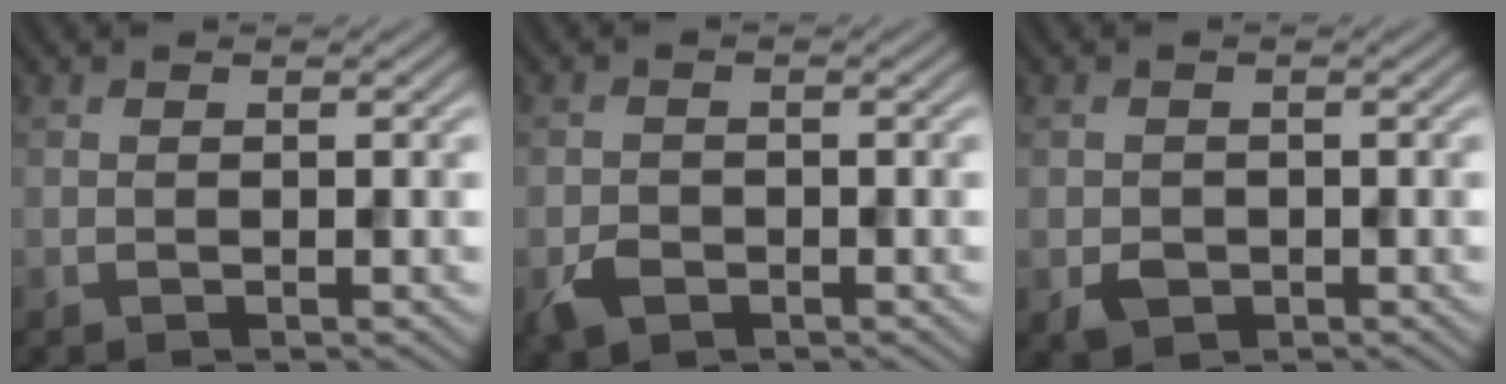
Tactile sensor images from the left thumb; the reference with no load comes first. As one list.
[{"total": 2.5, "force": [-1.3, 1.8, 1.2], "torque": [-0.026, -0.007, -0.029]}, {"total": 2.0, "force": [-0.7, 1.7, 0.8], "torque": [-0.016, -0.011, -0.016]}]